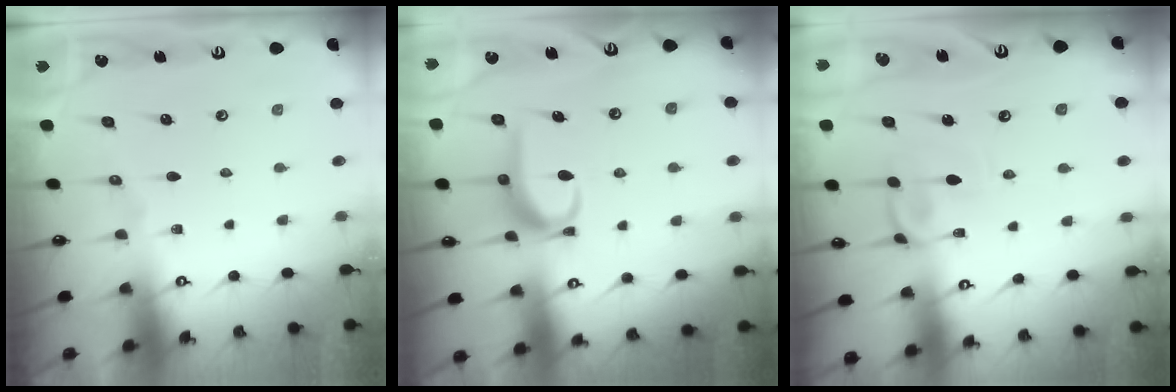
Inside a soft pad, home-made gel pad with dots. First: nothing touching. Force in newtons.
{"total": 7.3, "press": 7.3, "slide": 0.4}
{"total": 1.9, "press": 1.8, "slide": 0.7}